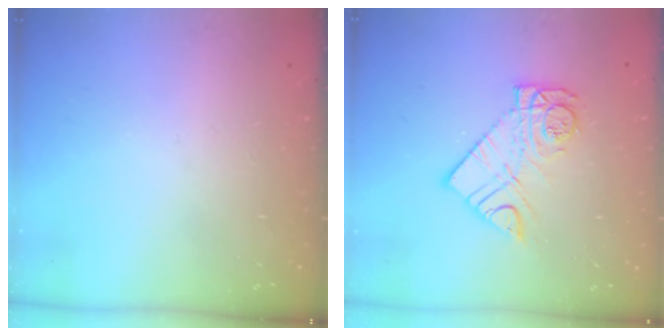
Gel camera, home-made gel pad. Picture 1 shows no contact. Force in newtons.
{"total": 11.7, "press": 11.7, "slide": 1.0}